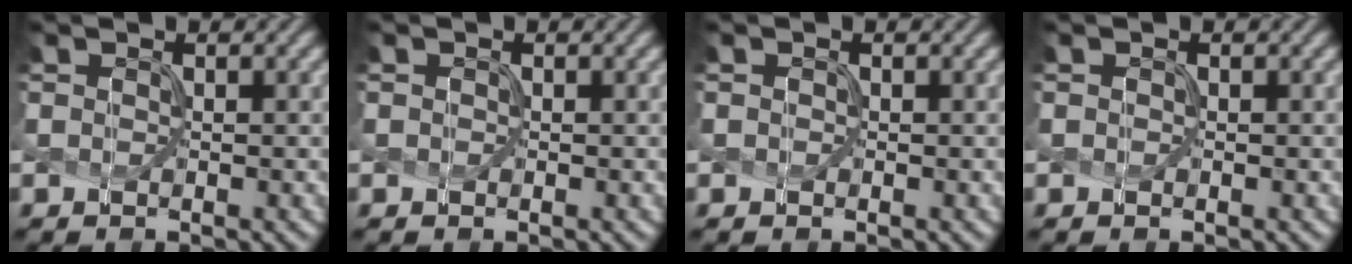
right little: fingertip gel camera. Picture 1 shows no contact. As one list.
[{"total": 0.0}, {"total": 0.0}, {"total": 0.0}]